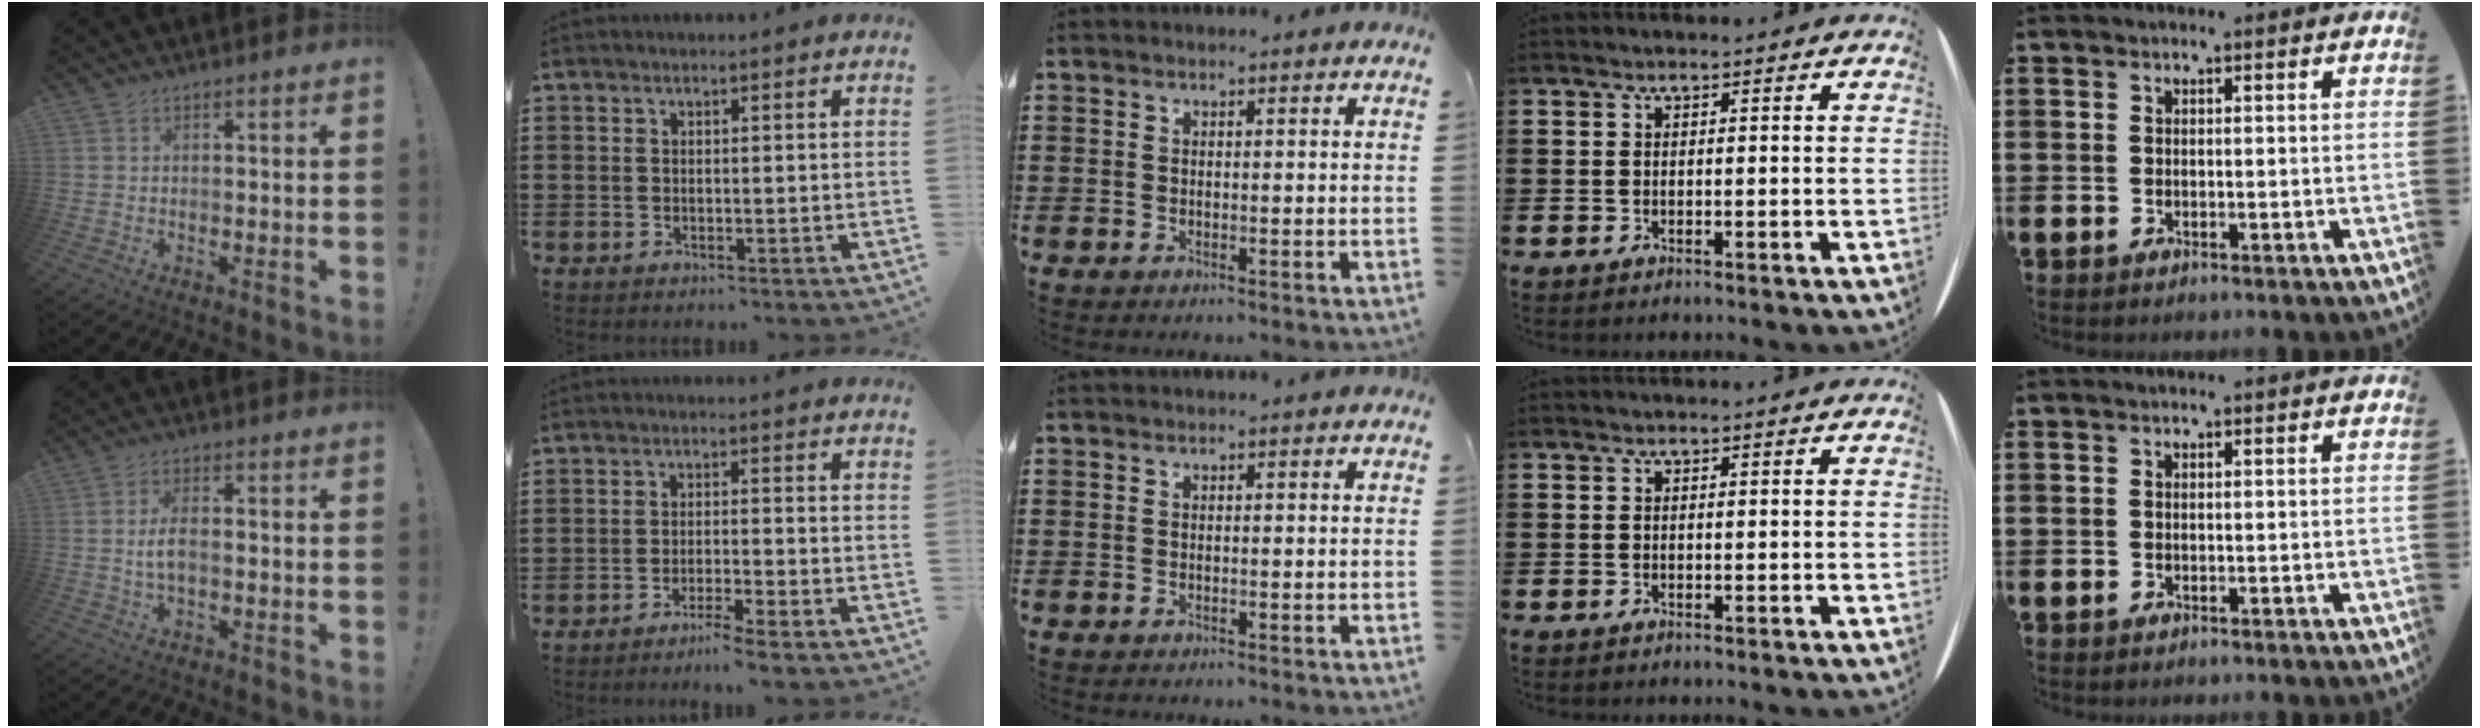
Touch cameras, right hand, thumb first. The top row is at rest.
{"thumb": {"total": 5.0, "force": [-0.4, 2.4, 4.4], "torque": [-0.075, 0.004, -0.009]}, "index": {"total": 2.6, "force": [-2.3, -0.5, 1.1], "torque": [-0.027, -0.003, -0.048]}}